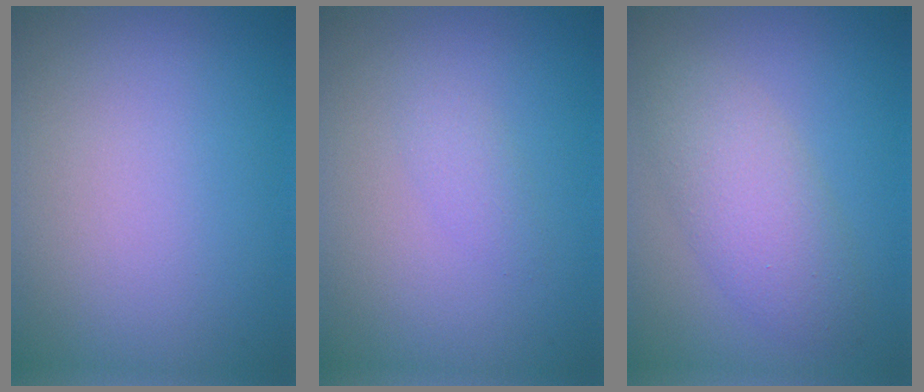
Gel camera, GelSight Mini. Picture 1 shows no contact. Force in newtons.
{"total": 1.1, "press": 1.1, "slide": 0.0}
{"total": 4.3, "press": 4.3, "slide": 0.0}